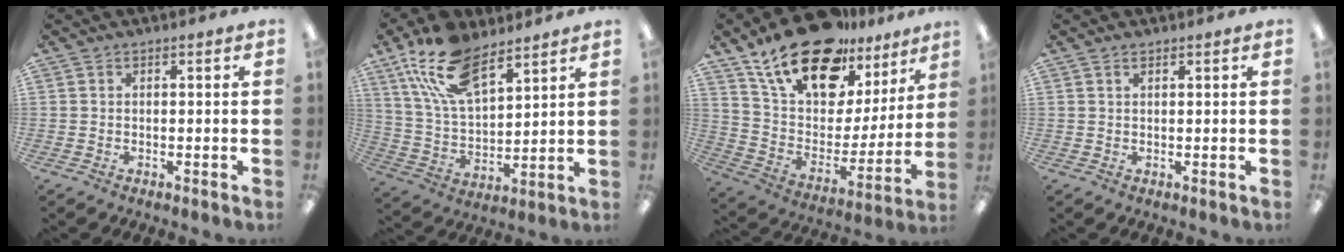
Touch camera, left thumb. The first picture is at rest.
{"total": 17.6, "force": [11.0, 8.5, 10.8], "torque": [-0.228, -0.037, 0.197]}
{"total": 22.2, "force": [16.5, 10.1, 10.8], "torque": [-0.198, -0.104, 0.296]}
{"total": 0.9, "force": [0.6, 0.3, 0.6], "torque": [-0.013, 0.001, 0.011]}